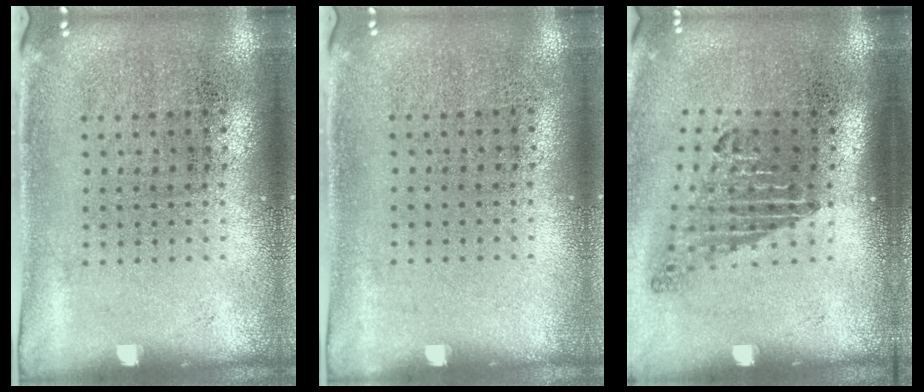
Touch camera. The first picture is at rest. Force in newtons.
{"total": 0.0}
{"total": 1.8, "press": 1.2, "slide": 1.3}